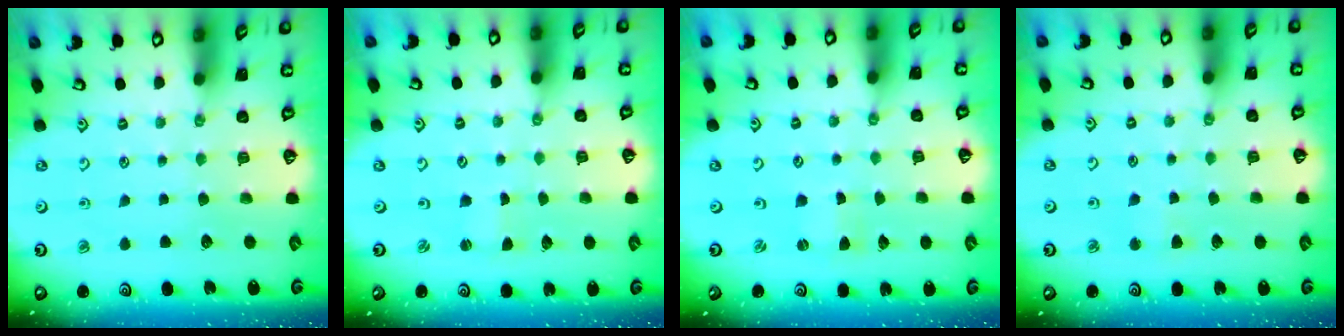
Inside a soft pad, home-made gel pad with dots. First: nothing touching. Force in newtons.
{"total": 0.0}
{"total": 0.0}
{"total": 2.0, "press": 2.0, "slide": 0.4}